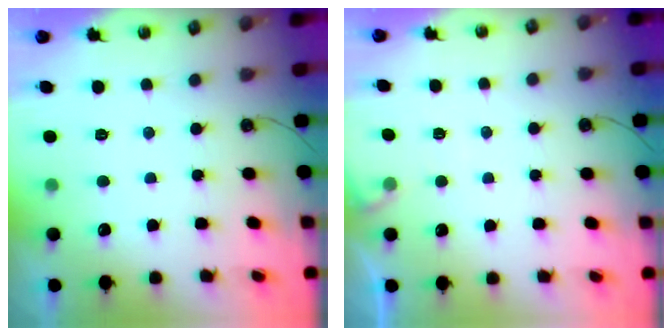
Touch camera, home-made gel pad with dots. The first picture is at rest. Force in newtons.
{"total": 4.0, "press": 3.9, "slide": 0.6}